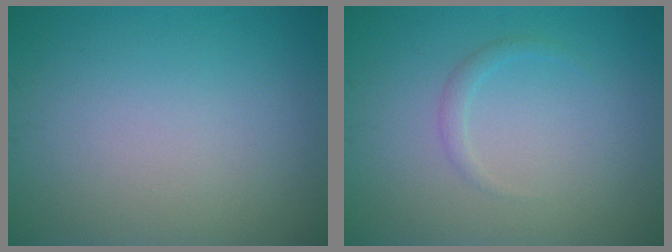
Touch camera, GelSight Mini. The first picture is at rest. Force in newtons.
{"total": 1.0, "press": 1.0, "slide": 0.1}